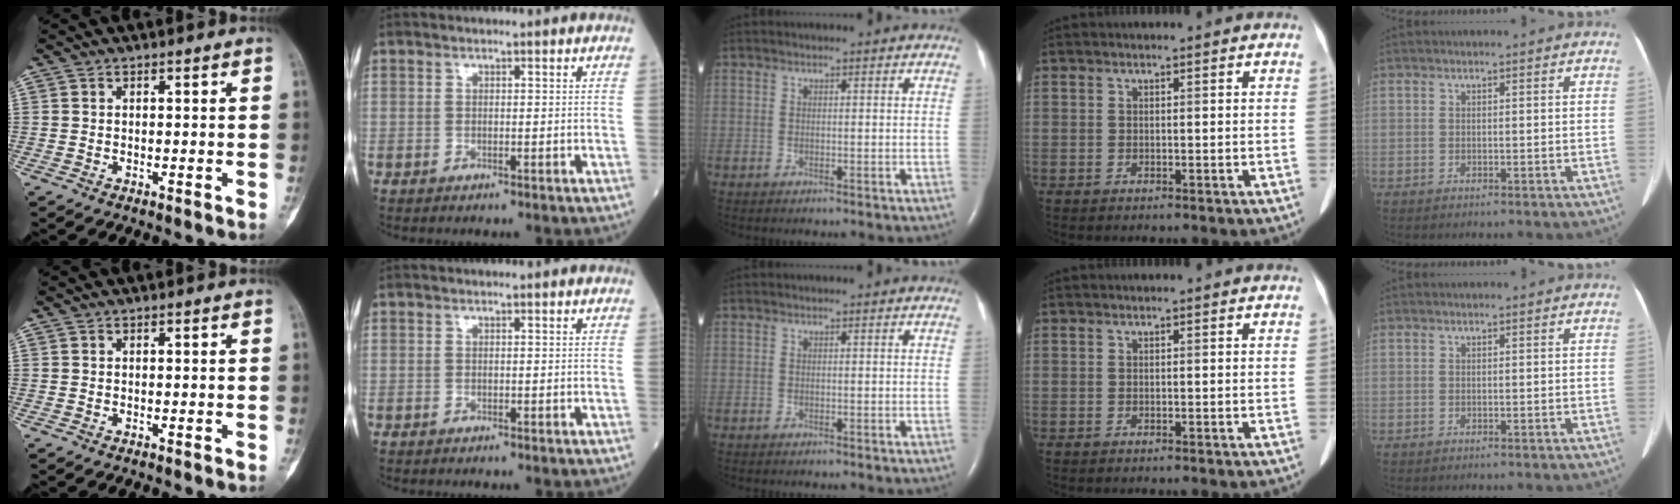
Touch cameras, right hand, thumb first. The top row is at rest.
{}